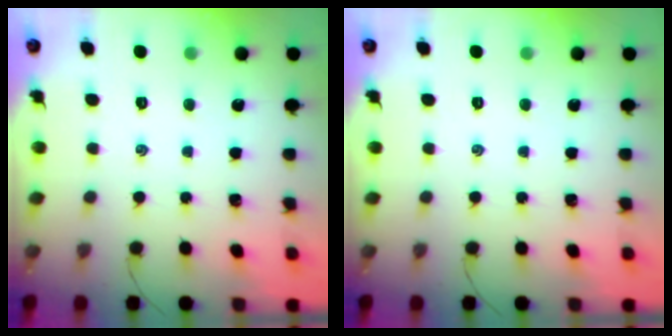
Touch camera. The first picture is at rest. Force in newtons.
{"total": 0.0}